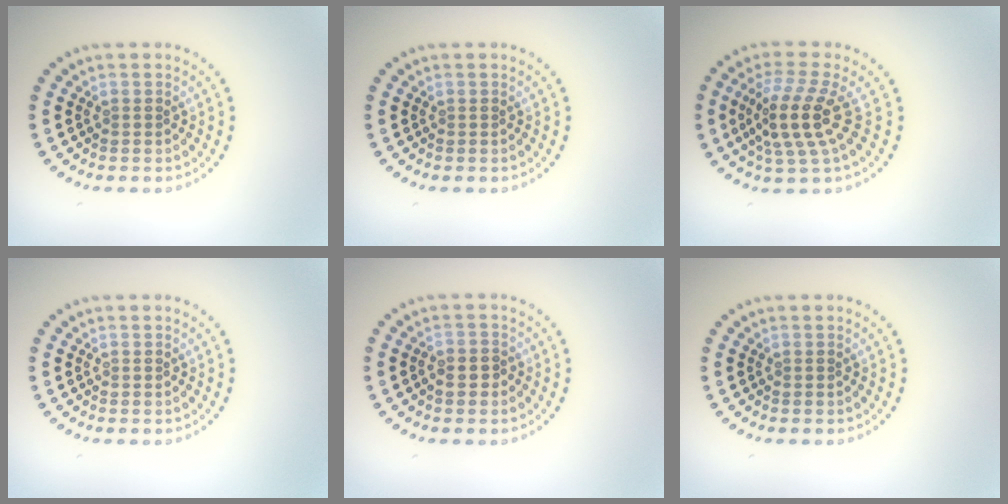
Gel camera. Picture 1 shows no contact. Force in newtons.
{"total": 0.0}
{"total": 4.2, "press": 3.5, "slide": 2.4}
{"total": 0.0}
{"total": 1.3, "press": 1.2, "slide": 0.5}
{"total": 0.0}